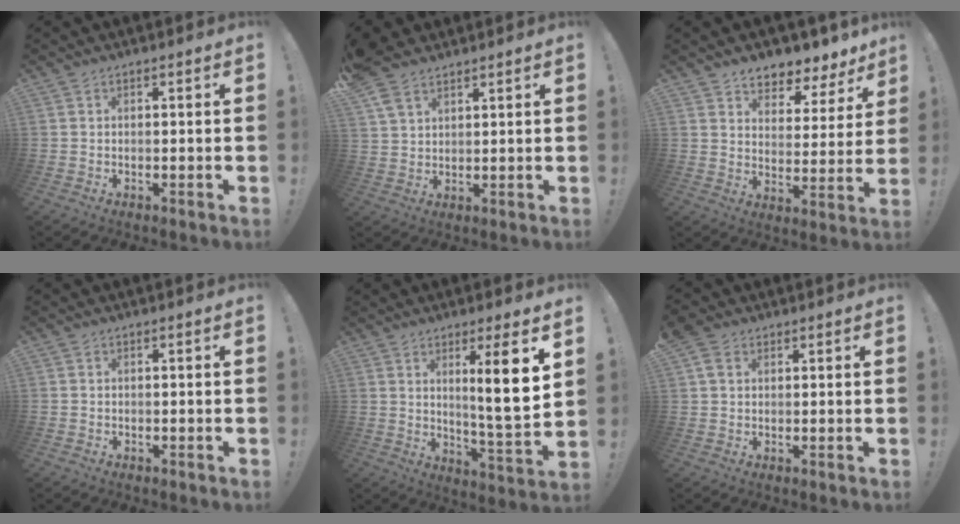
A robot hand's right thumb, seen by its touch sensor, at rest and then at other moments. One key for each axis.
{"total": 7.2, "fx": 5.3, "fy": 3.7, "fz": 3.2, "tx": -0.057, "ty": -0.022, "tz": 0.105}
{"total": 6.6, "fx": 5.6, "fy": 3.2, "fz": 1.6, "tx": -0.014, "ty": -0.060, "tz": 0.102}
{"total": 0.8, "fx": -0.5, "fy": 0.6, "fz": 0.0, "tx": 0.002, "ty": 0.001, "tz": -0.009}
{"total": 11.8, "fx": 4.1, "fy": 0.4, "fz": 11.1, "tx": -0.165, "ty": -0.026, "tz": 0.054}
{"total": 4.1, "fx": 2.0, "fy": 2.9, "fz": 2.1, "tx": -0.036, "ty": 0.002, "tz": 0.041}